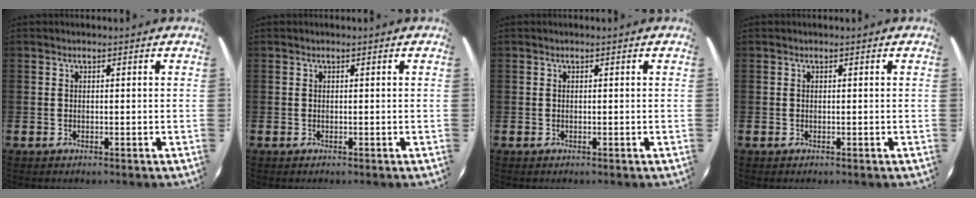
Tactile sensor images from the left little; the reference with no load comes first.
{"total": 0.0}
{"total": 0.0}
{"total": 0.0}